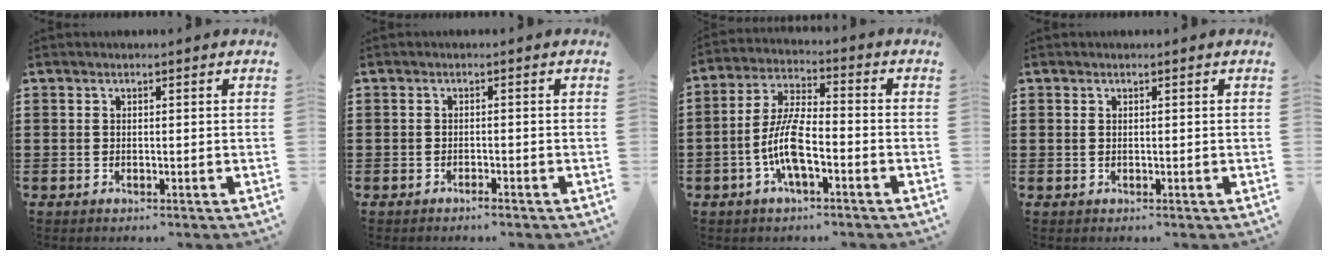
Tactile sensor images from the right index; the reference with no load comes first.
{"total": 0.9, "force": [-0.8, 0.0, 0.4], "torque": [-0.010, -0.002, -0.014]}
{"total": 8.2, "force": [-2.8, 2.4, 7.3], "torque": [-0.169, -0.009, -0.061]}
{"total": 0.5, "force": [0.2, 0.3, 0.4], "torque": [-0.010, 0.001, 0.003]}